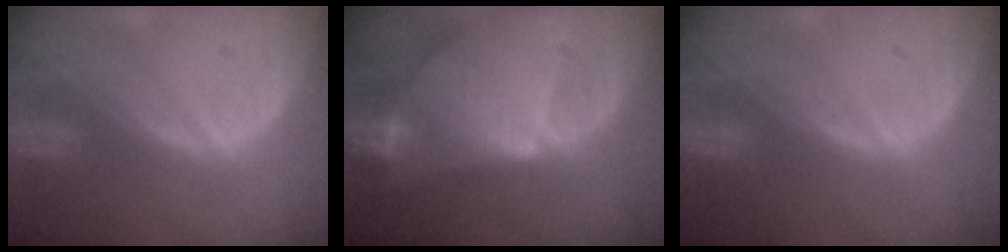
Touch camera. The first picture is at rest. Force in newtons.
{"total": 9.5, "press": 8.3, "slide": 4.6}
{"total": 0.0}